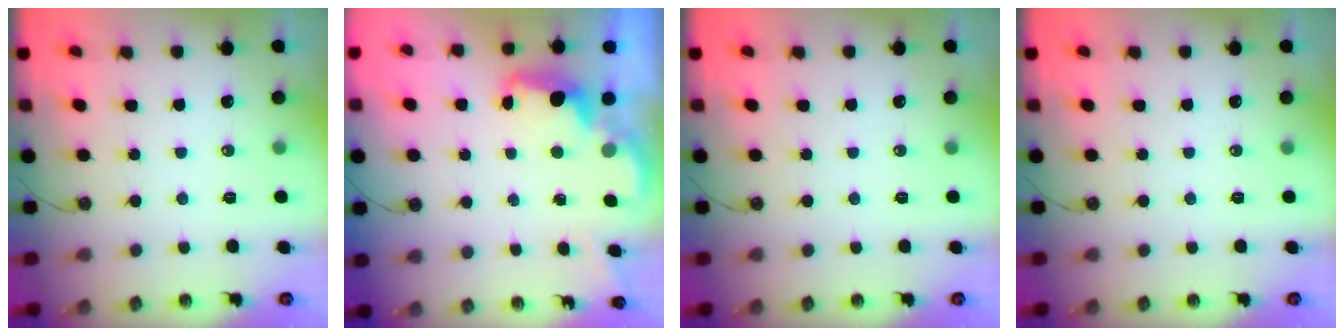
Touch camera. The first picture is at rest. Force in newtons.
{"total": 2.5, "press": 2.4, "slide": 0.5}
{"total": 0.0}
{"total": 0.0}